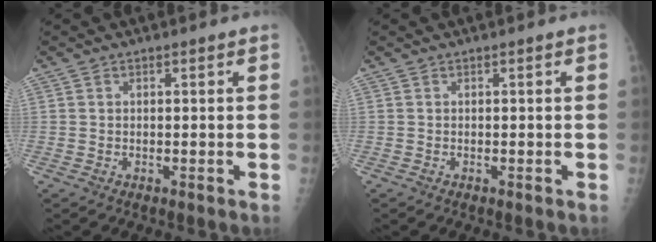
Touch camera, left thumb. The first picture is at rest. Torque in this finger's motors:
{"motor_torque": [-0.01, 0.00, 0.00, 0.00, 0.00]}